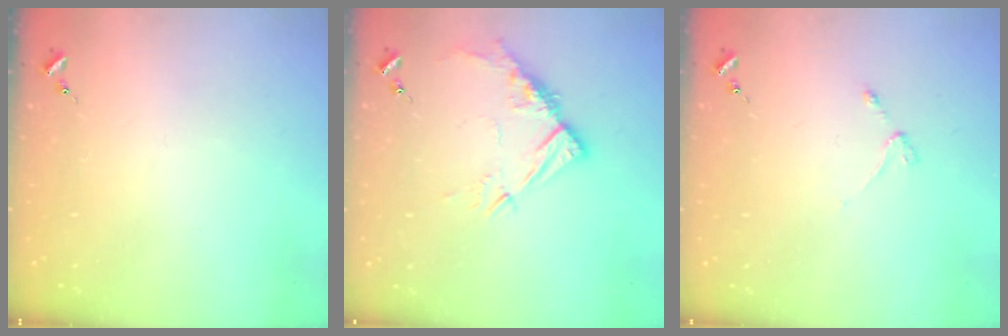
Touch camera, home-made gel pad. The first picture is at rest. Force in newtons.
{"total": 10.7, "press": 10.7, "slide": 0.9}
{"total": 3.1, "press": 3.0, "slide": 0.4}